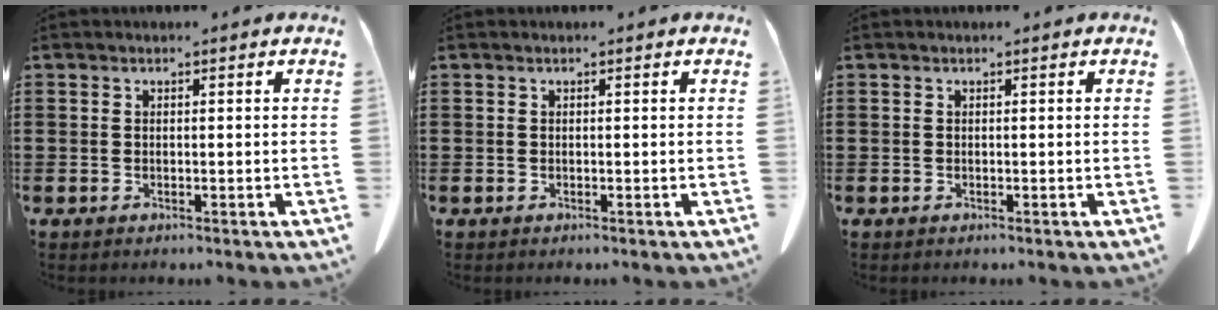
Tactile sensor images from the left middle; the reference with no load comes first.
{"total": 0.0}
{"total": 0.0}